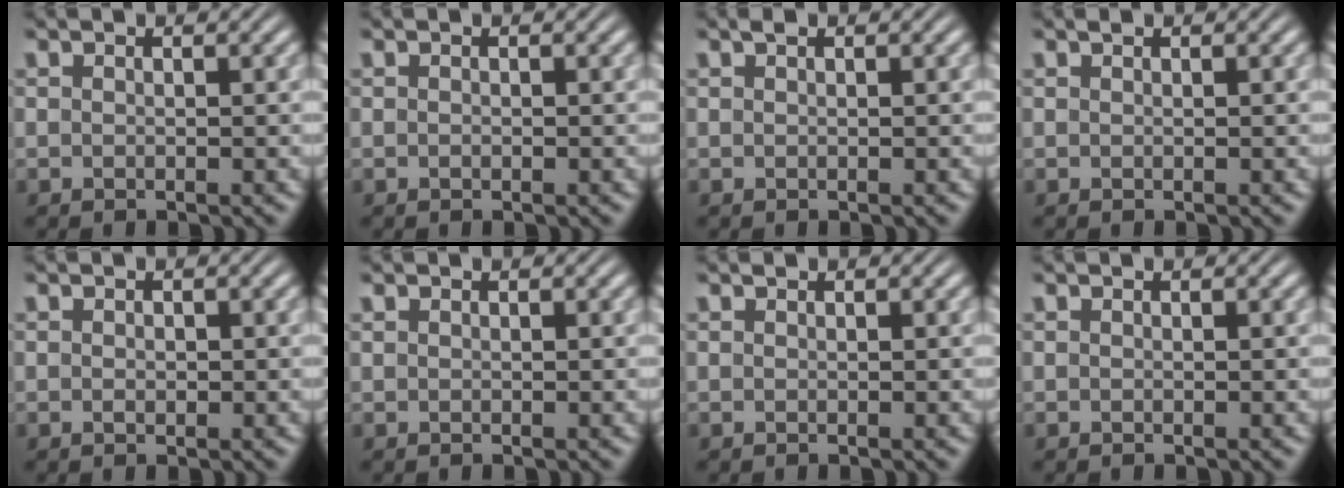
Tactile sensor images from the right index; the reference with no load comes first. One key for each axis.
{"total": 0.0}
{"total": 0.5, "fx": 0.4, "fy": 0.2, "fz": 0.3, "tx": -0.003, "ty": 0.003, "tz": 0.007}
{"total": 0.0}
{"total": 0.6, "fx": -0.1, "fy": 0.3, "fz": 0.4, "tx": -0.013, "ty": -0.006, "tz": 0.002}
{"total": 0.0}
{"total": 0.0}
{"total": 0.0}